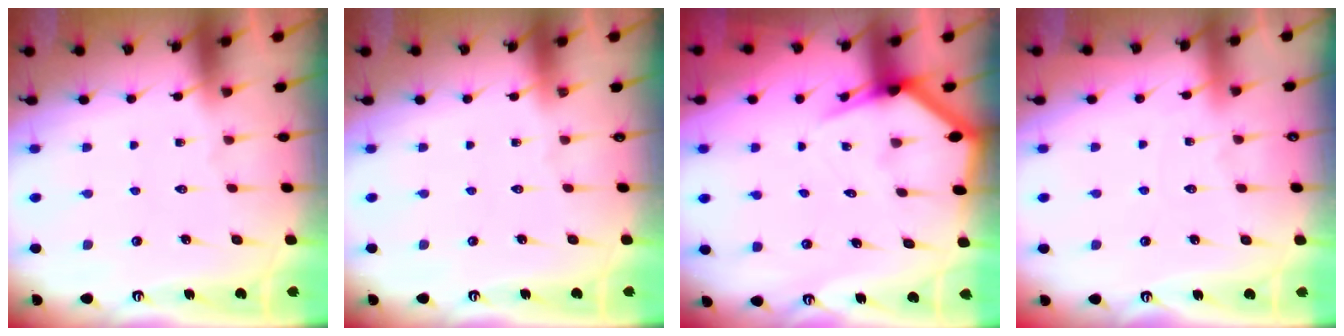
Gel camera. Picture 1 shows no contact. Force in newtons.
{"total": 0.0}
{"total": 4.0, "press": 4.0, "slide": 0.5}
{"total": 2.2, "press": 2.2, "slide": 0.3}